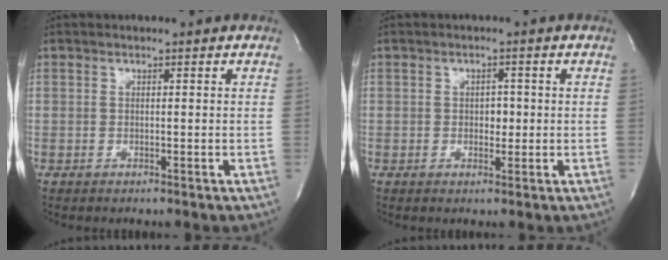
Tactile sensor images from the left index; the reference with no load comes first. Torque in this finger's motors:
{"motor_torque": [-0.24, -0.09, 0.00, -0.01]}